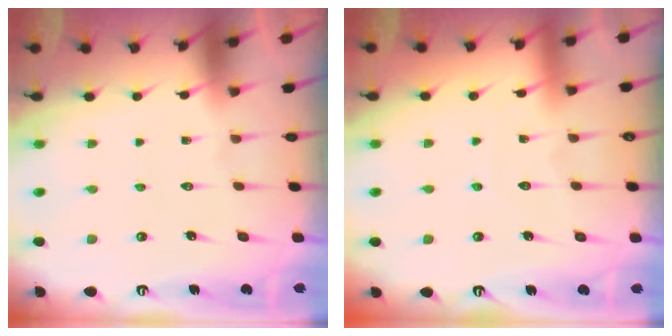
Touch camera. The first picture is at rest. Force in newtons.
{"total": 4.5, "press": 4.4, "slide": 0.5}